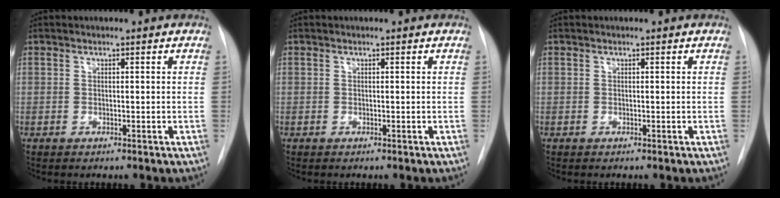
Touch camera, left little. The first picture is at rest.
{"total": 0.0}
{"total": 0.0}